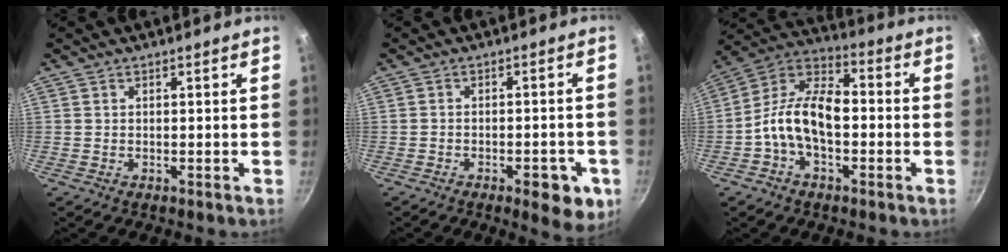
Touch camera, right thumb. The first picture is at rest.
{"total": 7.6, "force": [-3.5, 3.0, 6.0], "torque": [-0.061, 0.011, -0.042]}
{"total": 13.8, "force": [-2.1, 8.2, 11.0], "torque": [-0.194, 0.044, -0.046]}